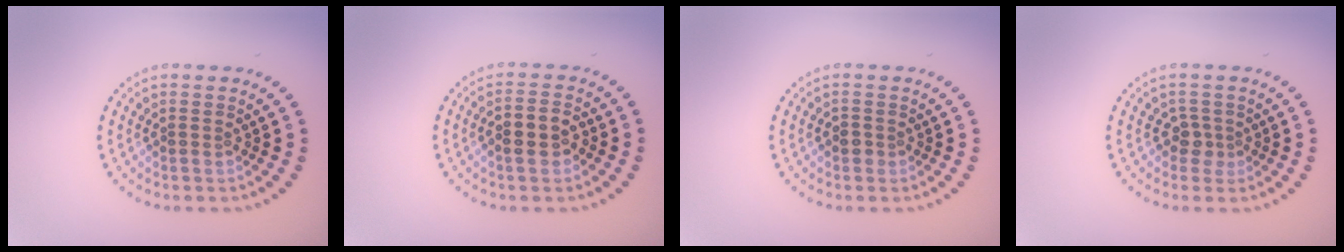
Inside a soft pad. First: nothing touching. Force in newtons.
{"total": 2.8, "press": 2.7, "slide": 0.7}
{"total": 0.9, "press": 0.8, "slide": 0.4}
{"total": 1.6, "press": 1.1, "slide": 1.2}